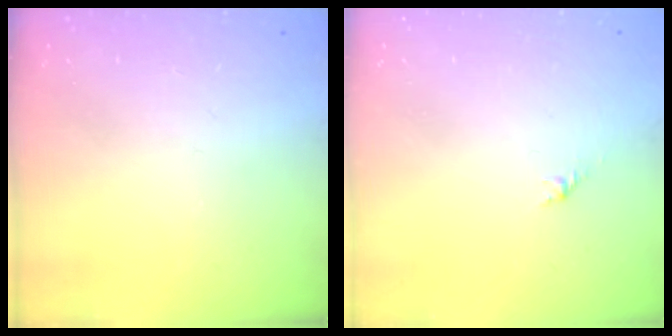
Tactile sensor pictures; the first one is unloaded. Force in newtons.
{"total": 1.7, "press": 1.6, "slide": 0.7}